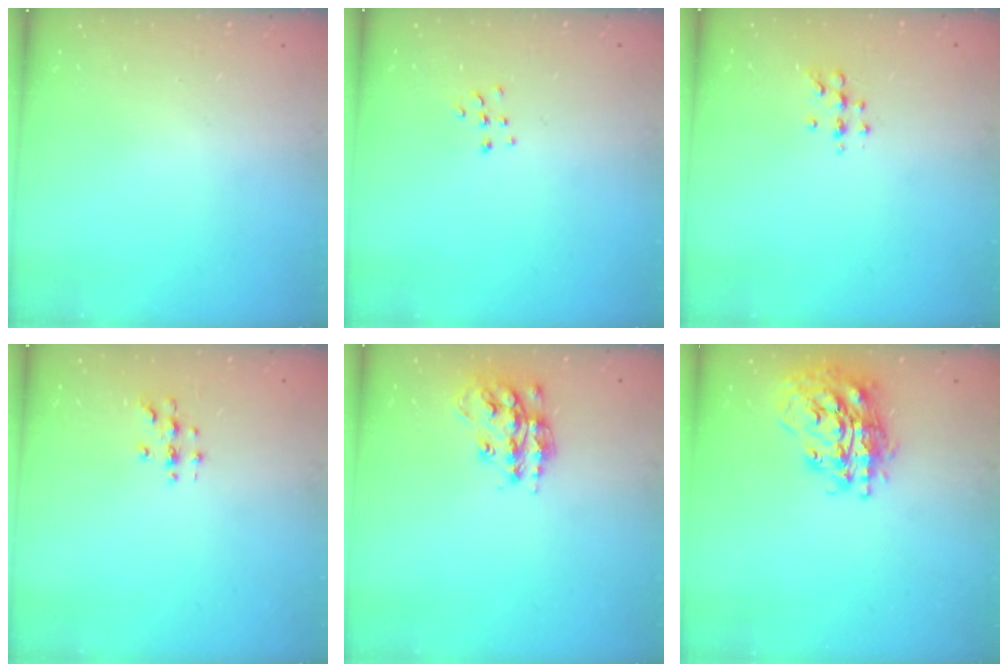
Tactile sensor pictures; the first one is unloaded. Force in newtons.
{"total": 5.8, "press": 5.8, "slide": 0.3}
{"total": 7.3, "press": 7.2, "slide": 1.2}
{"total": 3.0, "press": 3.0, "slide": 0.3}
{"total": 16.1, "press": 16.1, "slide": 1.0}
{"total": 21.2, "press": 21.1, "slide": 2.1}